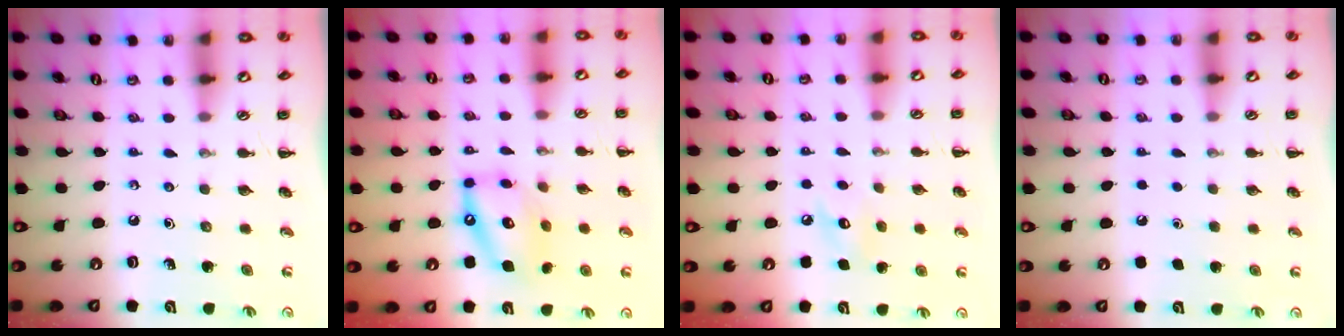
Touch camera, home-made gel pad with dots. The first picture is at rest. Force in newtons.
{"total": 13.5, "press": 13.3, "slide": 2.5}
{"total": 5.9, "press": 5.8, "slide": 1.3}
{"total": 1.6, "press": 1.6, "slide": 0.1}